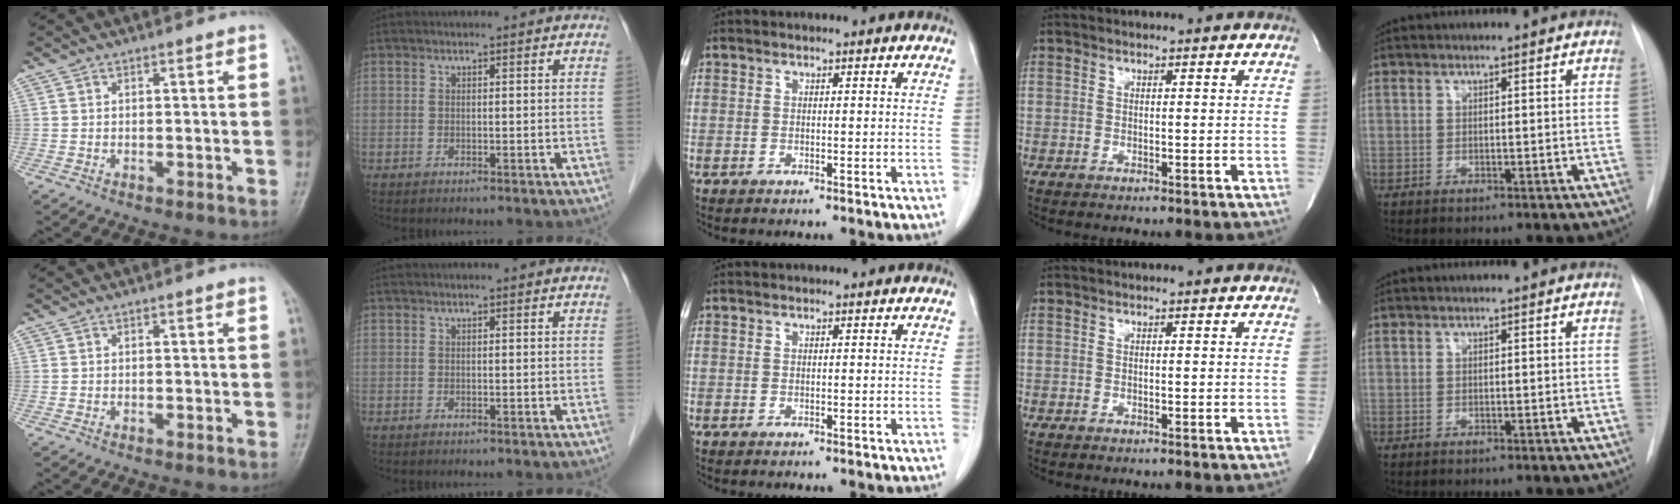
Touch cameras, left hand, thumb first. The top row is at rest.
{}